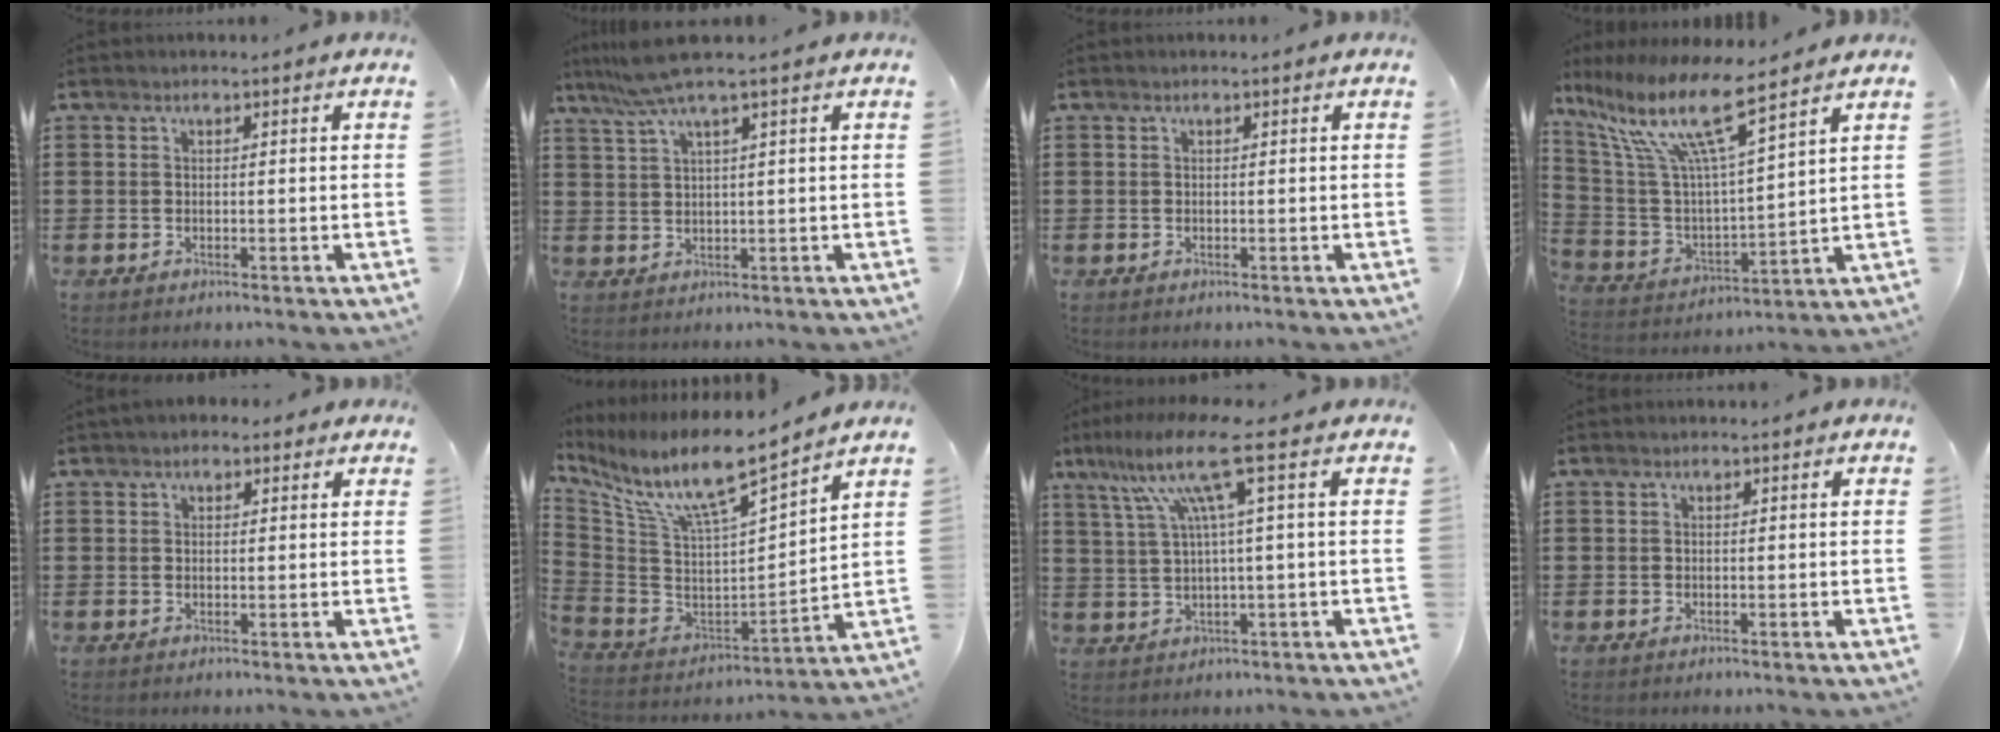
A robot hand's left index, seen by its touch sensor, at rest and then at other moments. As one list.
[{"total": 5.5, "force": [3.5, -0.2, 4.3], "torque": [-0.100, -0.003, 0.060]}, {"total": 0.0}, {"total": 12.6, "force": [8.7, 2.0, 8.9], "torque": [-0.207, -0.053, 0.145]}, {"total": 1.9, "force": [1.3, 1.2, 0.7], "torque": [-0.010, 0.006, 0.022]}, {"total": 10.3, "force": [7.7, 1.2, 6.8], "torque": [-0.162, -0.059, 0.125]}, {"total": 12.2, "force": [5.1, 0.3, 11.1], "torque": [-0.235, -0.007, 0.075]}, {"total": 0.0}]